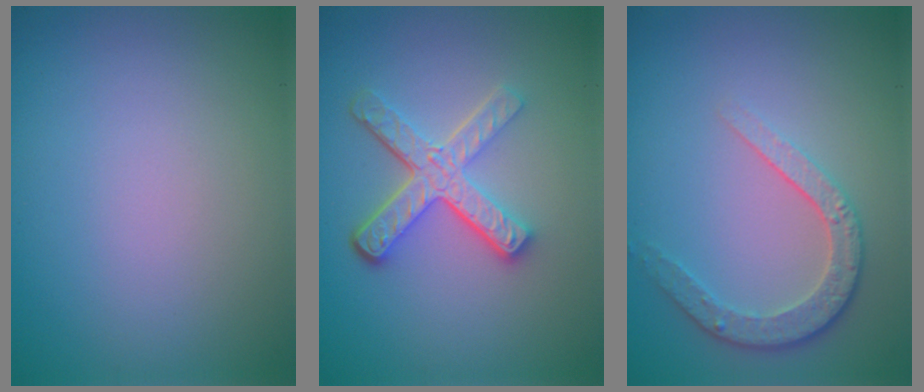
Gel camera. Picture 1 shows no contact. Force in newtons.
{"total": 4.7, "press": 3.5, "slide": 3.2}
{"total": 3.4, "press": 2.7, "slide": 2.0}